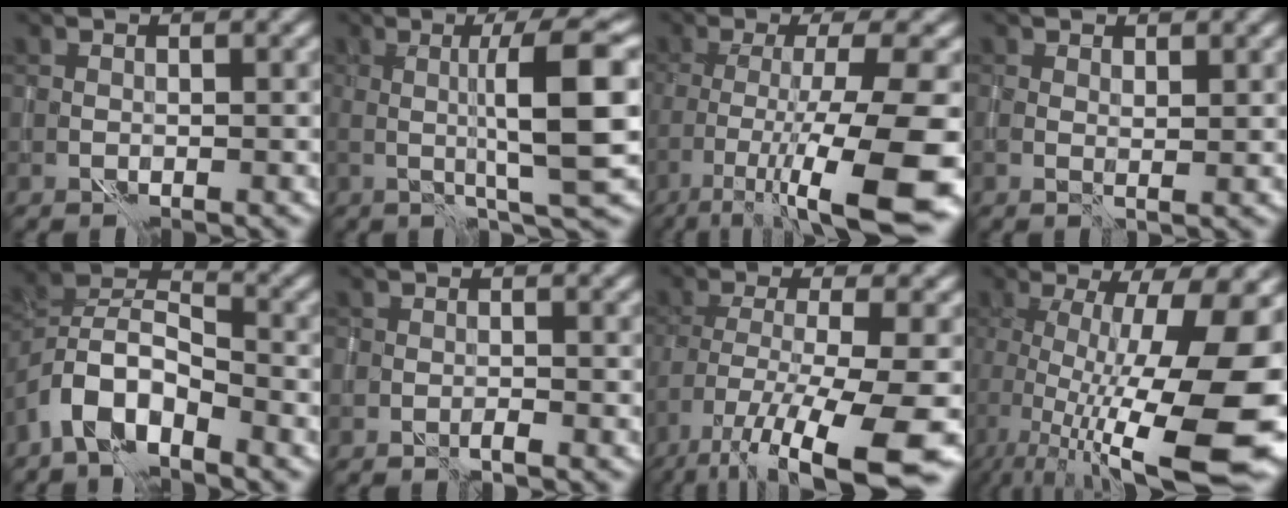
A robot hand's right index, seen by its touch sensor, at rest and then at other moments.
{"total": 8.4, "force": [0.5, 1.1, 8.3], "torque": [-0.117, 0.011, 0.011]}
{"total": 12.8, "force": [-5.6, 2.4, 11.2], "torque": [-0.178, -0.012, -0.087]}
{"total": 1.3, "force": [0.7, 0.7, 0.9], "torque": [-0.015, -0.001, 0.014]}
{"total": 6.4, "force": [-4.1, 3.0, 3.9], "torque": [-0.066, 0.007, -0.089]}
{"total": 1.2, "force": [-0.8, 0.5, 0.6], "torque": [-0.013, 0.001, -0.017]}
{"total": 12.6, "force": [-7.3, 3.0, 9.8], "torque": [-0.188, -0.022, -0.113]}
{"total": 15.7, "force": [-1.9, 4.4, 15.0], "torque": [-0.211, -0.002, -0.023]}